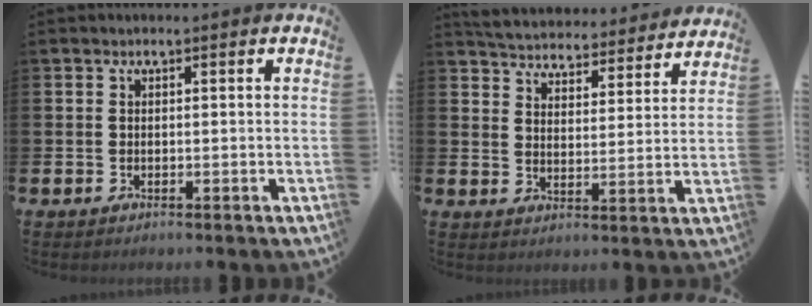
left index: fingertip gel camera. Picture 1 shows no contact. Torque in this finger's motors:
{"motor_torque": [0.43, -1.71, -0.41, 0.12]}